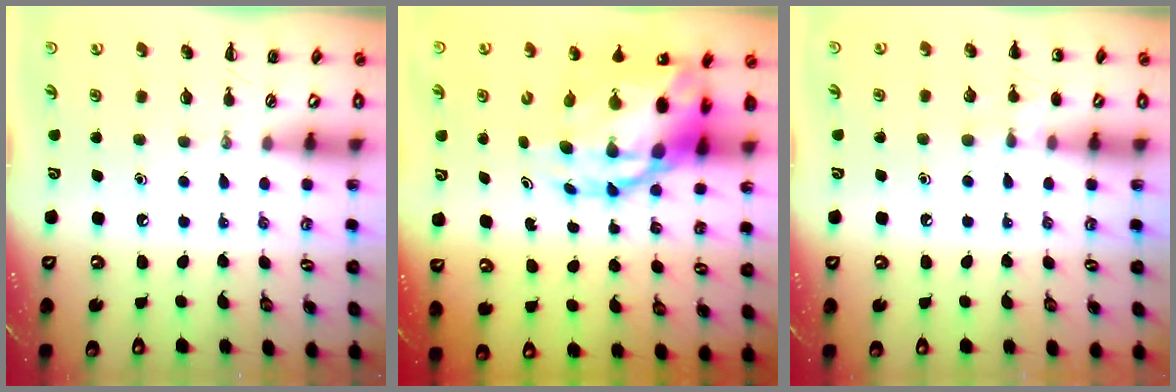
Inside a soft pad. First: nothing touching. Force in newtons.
{"total": 13.5, "press": 13.1, "slide": 3.2}
{"total": 6.3, "press": 6.0, "slide": 2.0}